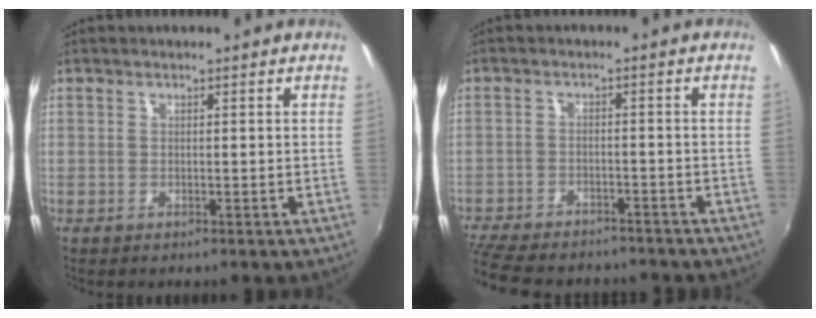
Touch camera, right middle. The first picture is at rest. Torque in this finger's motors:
{"motor_torque": [1.13, -1.01, 0.54, 0.18]}